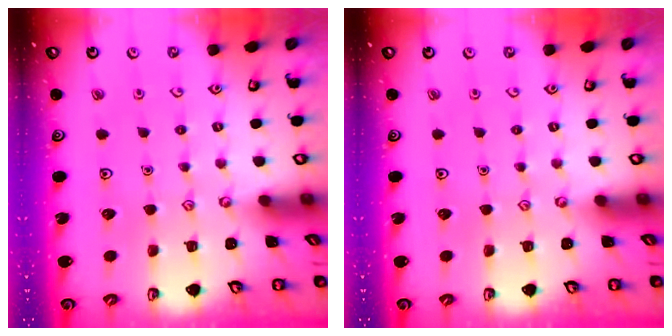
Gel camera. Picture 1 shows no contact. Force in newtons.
{"total": 0.0}